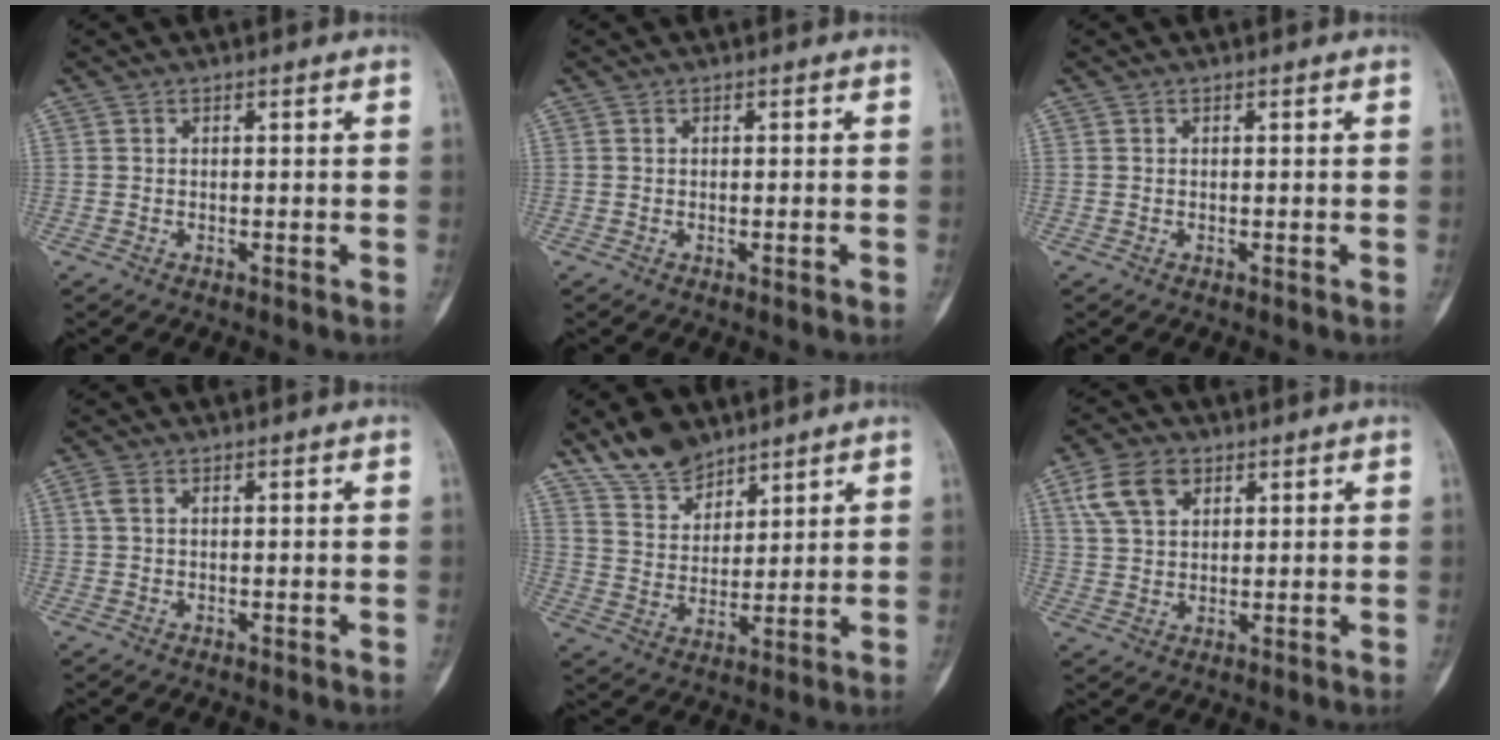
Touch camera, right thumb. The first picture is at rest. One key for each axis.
{"total": 0.7, "fx": -0.3, "fy": 0.1, "fz": 0.6, "tx": -0.009, "ty": 0.000, "tz": -0.001}
{"total": 0.0}
{"total": 1.4, "fx": 0.5, "fy": 0.7, "fz": 1.1, "tx": -0.035, "ty": 0.011, "tz": 0.015}
{"total": 9.1, "fx": 7.5, "fy": 4.2, "fz": 3.0, "tx": -0.034, "ty": -0.041, "tz": 0.150}
{"total": 7.8, "fx": 3.8, "fy": 5.1, "fz": 4.7, "tx": -0.076, "ty": -0.003, "tz": 0.075}